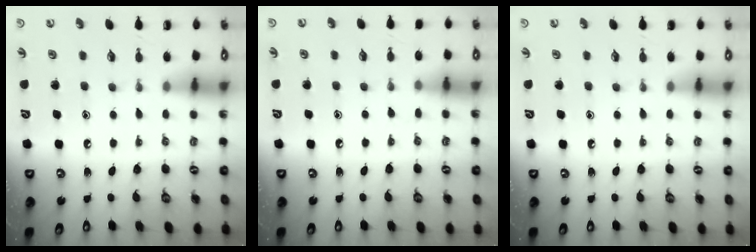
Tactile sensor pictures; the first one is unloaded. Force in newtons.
{"total": 5.0, "press": 5.0, "slide": 0.7}
{"total": 0.0}